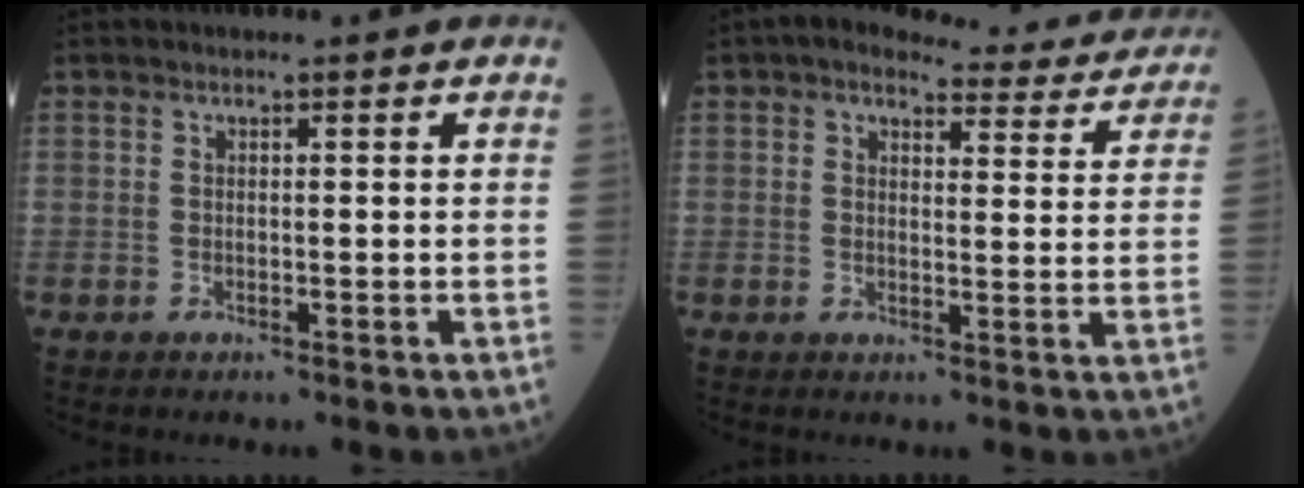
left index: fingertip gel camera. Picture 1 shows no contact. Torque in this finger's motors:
{"motor_torque": [1.02, -1.10, 0.14, 0.02]}